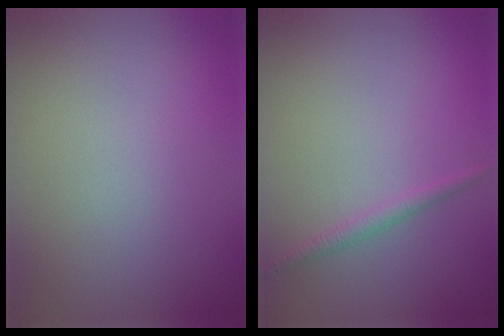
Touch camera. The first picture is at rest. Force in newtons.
{"total": 1.2, "press": 1.2, "slide": 0.1}